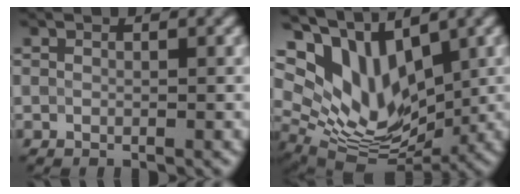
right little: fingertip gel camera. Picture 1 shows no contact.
{"total": 12.4, "force": [4.7, 7.7, 8.5], "torque": [-0.157, 0.002, 0.093]}